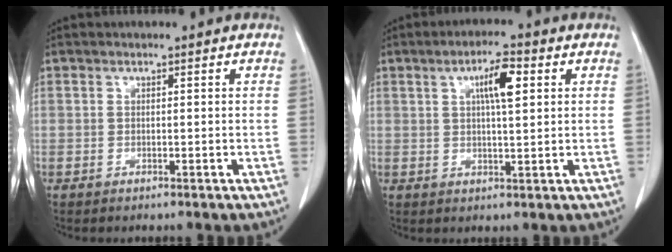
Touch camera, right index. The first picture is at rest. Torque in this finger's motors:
{"motor_torque": [0.55, 0.50, 0.24, 0.05]}